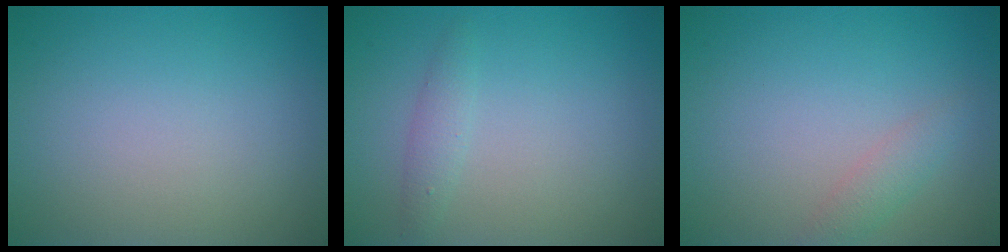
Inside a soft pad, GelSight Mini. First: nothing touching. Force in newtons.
{"total": 1.3, "press": 1.3, "slide": 0.0}
{"total": 1.5, "press": 1.5, "slide": 0.0}